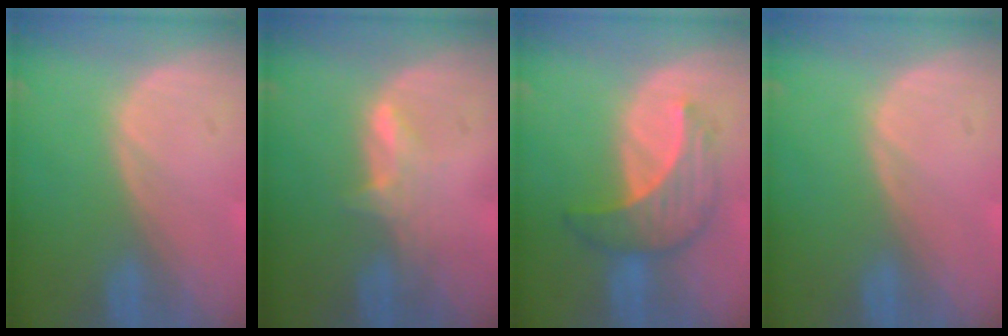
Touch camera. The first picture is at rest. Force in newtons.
{"total": 2.8, "press": 2.8, "slide": 0.4}
{"total": 6.9, "press": 6.7, "slide": 1.5}
{"total": 0.0}